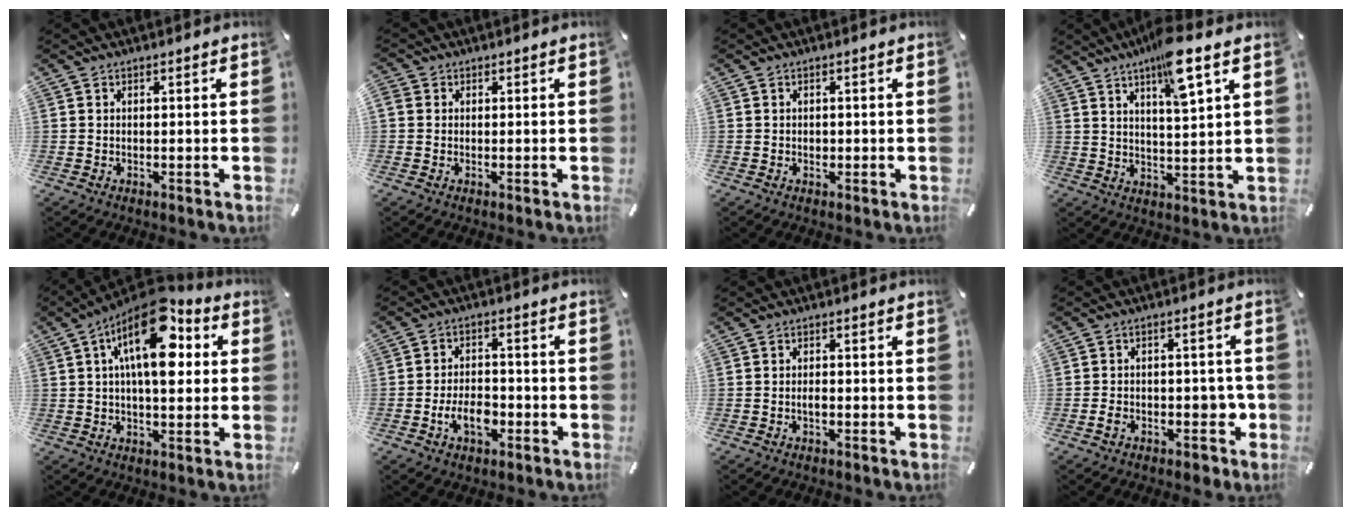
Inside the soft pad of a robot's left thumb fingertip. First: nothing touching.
{"total": 1.3, "force": [0.1, 1.3, 0.2], "torque": [-0.005, 0.006, -0.001]}
{"total": 0.9, "force": [-0.1, 0.7, 0.4], "torque": [-0.008, 0.003, -0.004]}
{"total": 10.4, "force": [6.8, 2.1, 7.7], "torque": [-0.123, -0.031, 0.114]}
{"total": 16.6, "force": [6.0, 7.6, 13.5], "torque": [-0.229, -0.029, 0.095]}
{"total": 7.4, "force": [-3.0, 4.5, 5.0], "torque": [-0.104, 0.011, -0.055]}
{"total": 1.7, "force": [-0.7, 0.8, 1.3], "torque": [-0.026, 0.004, -0.015]}
{"total": 6.3, "force": [-2.2, 4.3, 4.1], "torque": [-0.048, 0.010, -0.035]}